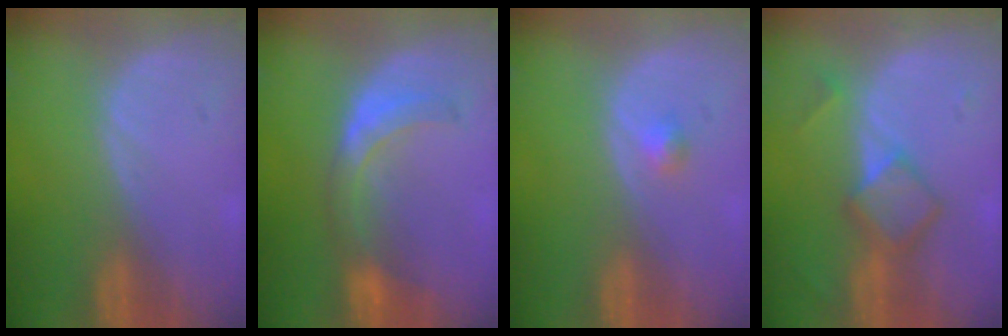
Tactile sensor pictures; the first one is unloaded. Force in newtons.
{"total": 5.9, "press": 5.8, "slide": 1.0}
{"total": 1.5, "press": 1.3, "slide": 0.8}
{"total": 6.0, "press": 5.1, "slide": 3.1}